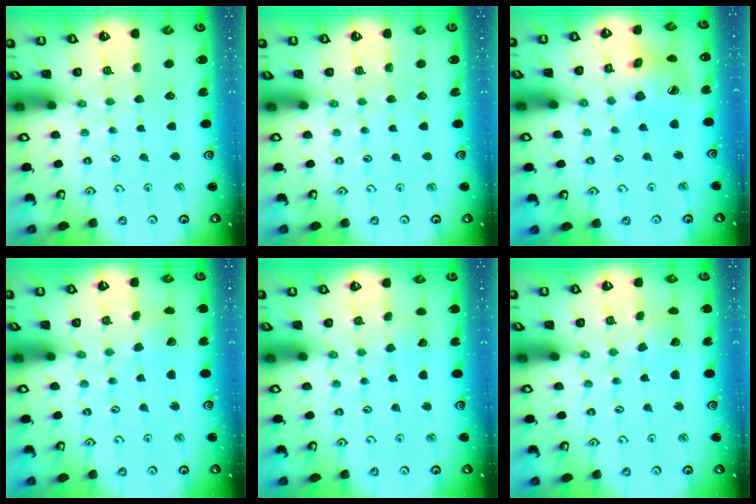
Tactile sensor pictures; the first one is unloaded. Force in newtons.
{"total": 0.0}
{"total": 13.5, "press": 13.3, "slide": 1.9}
{"total": 3.0, "press": 3.0, "slide": 0.2}
{"total": 1.6, "press": 1.6, "slide": 0.0}
{"total": 2.4, "press": 2.4, "slide": 0.3}